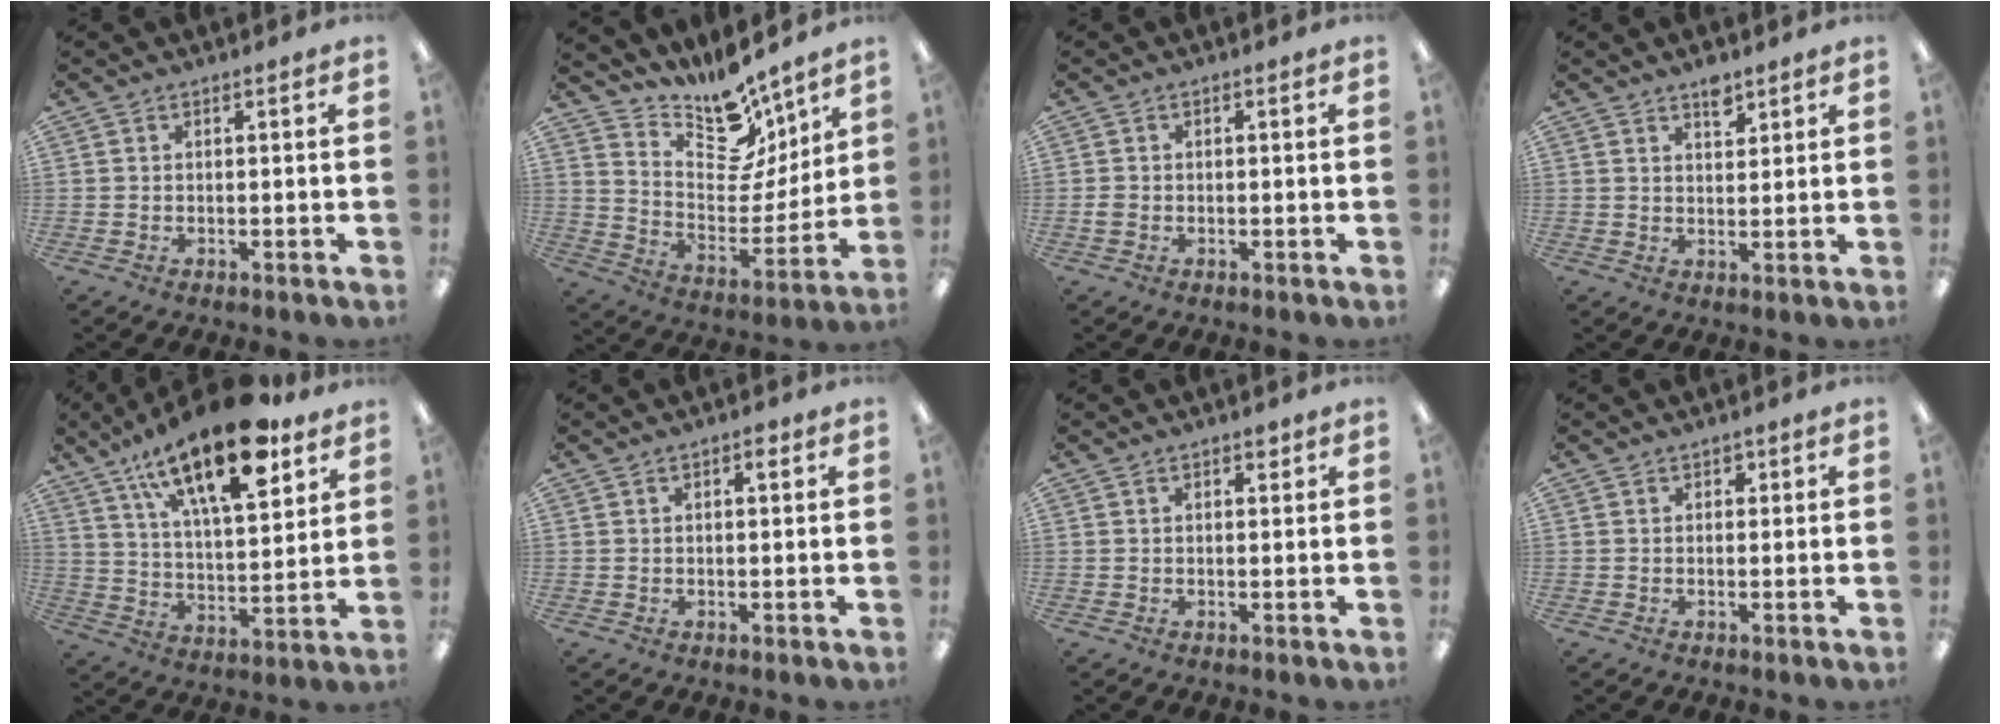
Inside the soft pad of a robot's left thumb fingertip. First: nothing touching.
{"total": 13.5, "force": [11.3, 5.8, 4.4], "torque": [-0.067, -0.110, 0.201]}
{"total": 1.4, "force": [-0.3, 1.1, 0.8], "torque": [-0.014, 0.003, -0.006]}
{"total": 4.2, "force": [3.1, 2.0, 2.0], "torque": [-0.013, -0.019, 0.050]}
{"total": 22.5, "force": [14.3, 8.6, 15.1], "torque": [-0.237, -0.074, 0.238]}
{"total": 2.3, "force": [1.1, 1.0, 1.7], "torque": [-0.020, -0.001, 0.014]}
{"total": 1.7, "force": [1.1, 1.0, 0.9], "torque": [-0.003, -0.003, 0.015]}
{"total": 1.3, "force": [0.8, 0.9, 0.4], "torque": [0.001, 0.000, 0.013]}